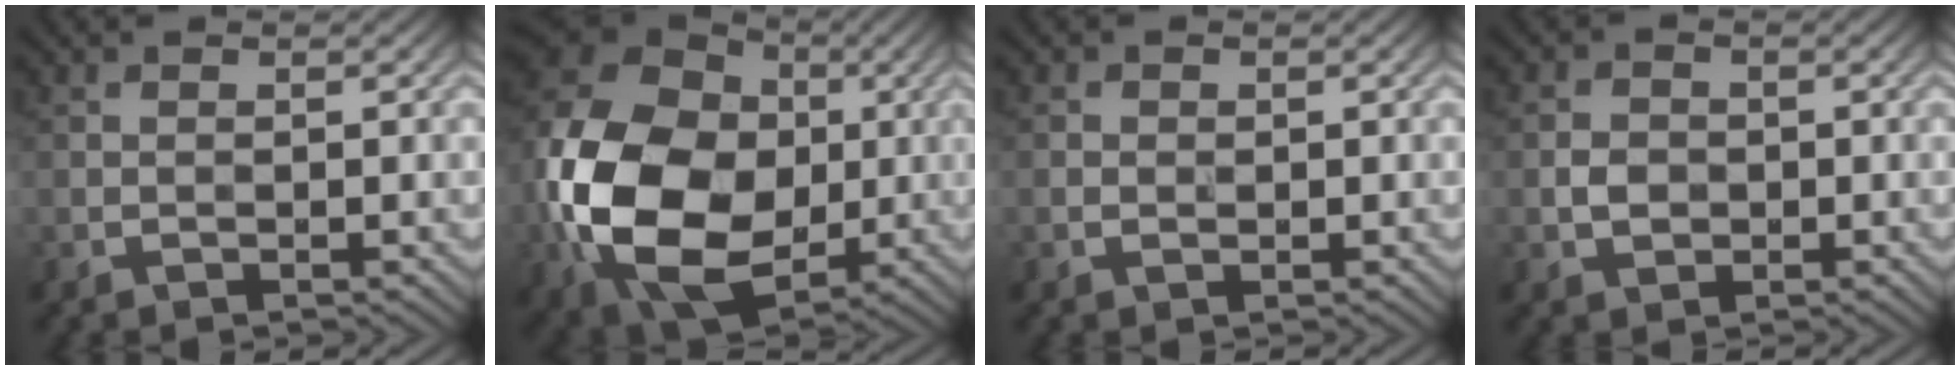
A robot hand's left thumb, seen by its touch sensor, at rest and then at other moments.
{"total": 20.5, "force": [-2.5, 14.9, 13.9], "torque": [-0.341, -0.019, -0.047]}
{"total": 0.7, "force": [0.1, 0.6, 0.3], "torque": [-0.003, -0.001, -0.002]}
{"total": 1.9, "force": [-0.2, 1.7, 0.9], "torque": [-0.018, -0.001, -0.010]}